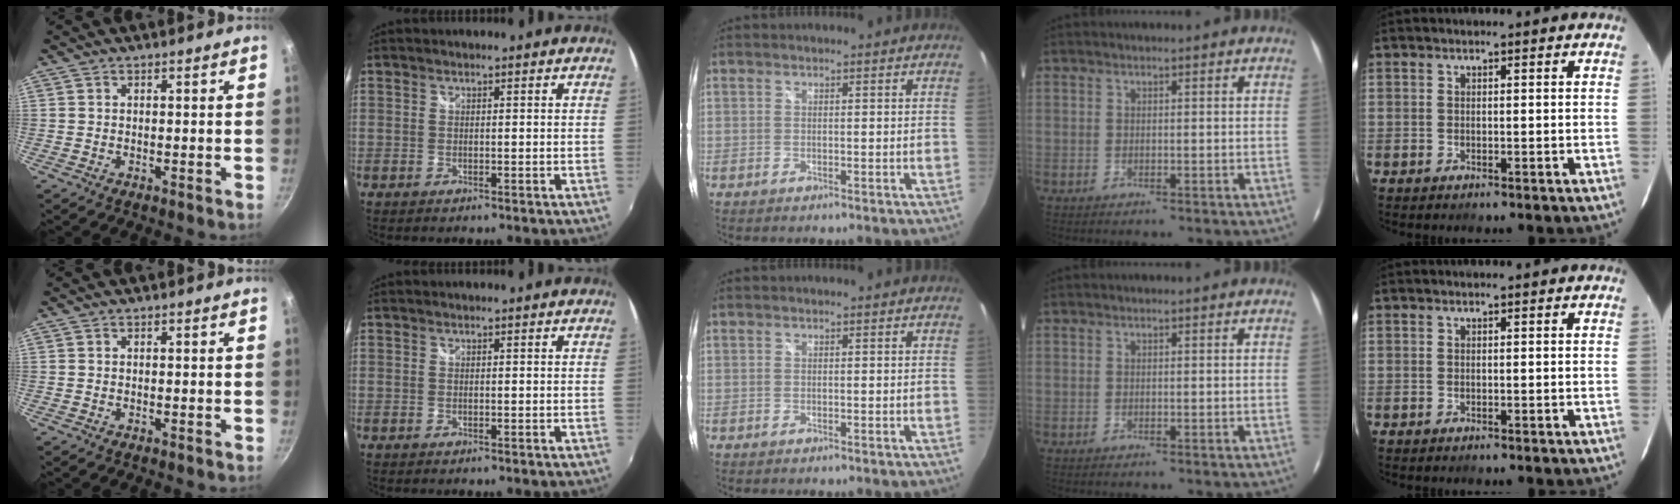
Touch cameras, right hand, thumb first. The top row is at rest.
{}